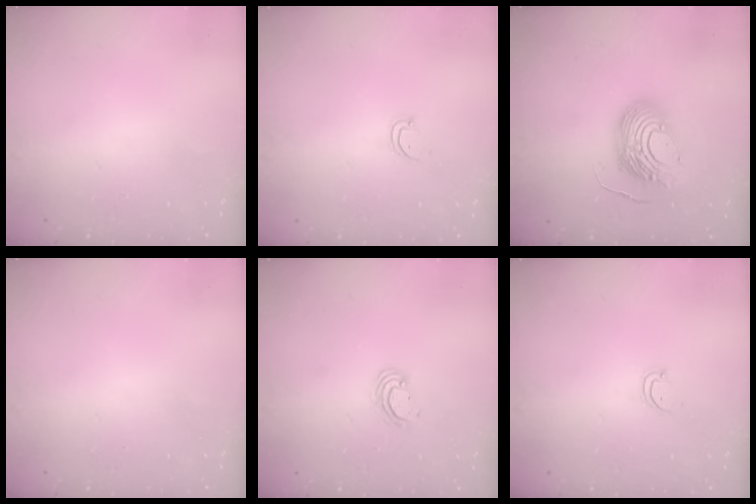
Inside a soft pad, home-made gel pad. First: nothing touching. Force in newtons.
{"total": 2.6, "press": 2.6, "slide": 0.3}
{"total": 17.7, "press": 17.6, "slide": 1.6}
{"total": 0.0}
{"total": 3.5, "press": 3.5, "slide": 0.3}
{"total": 2.6, "press": 2.6, "slide": 0.3}